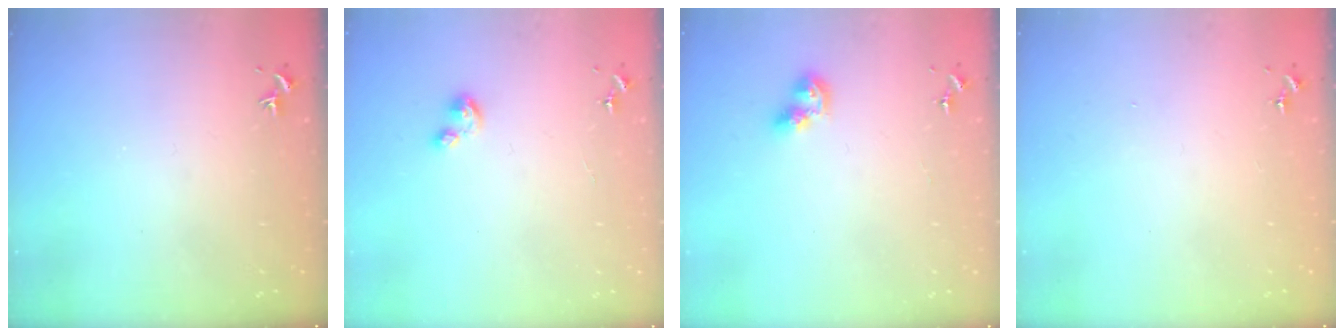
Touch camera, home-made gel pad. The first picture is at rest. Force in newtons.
{"total": 3.6, "press": 3.6, "slide": 0.3}
{"total": 6.6, "press": 6.6, "slide": 0.4}
{"total": 0.0}